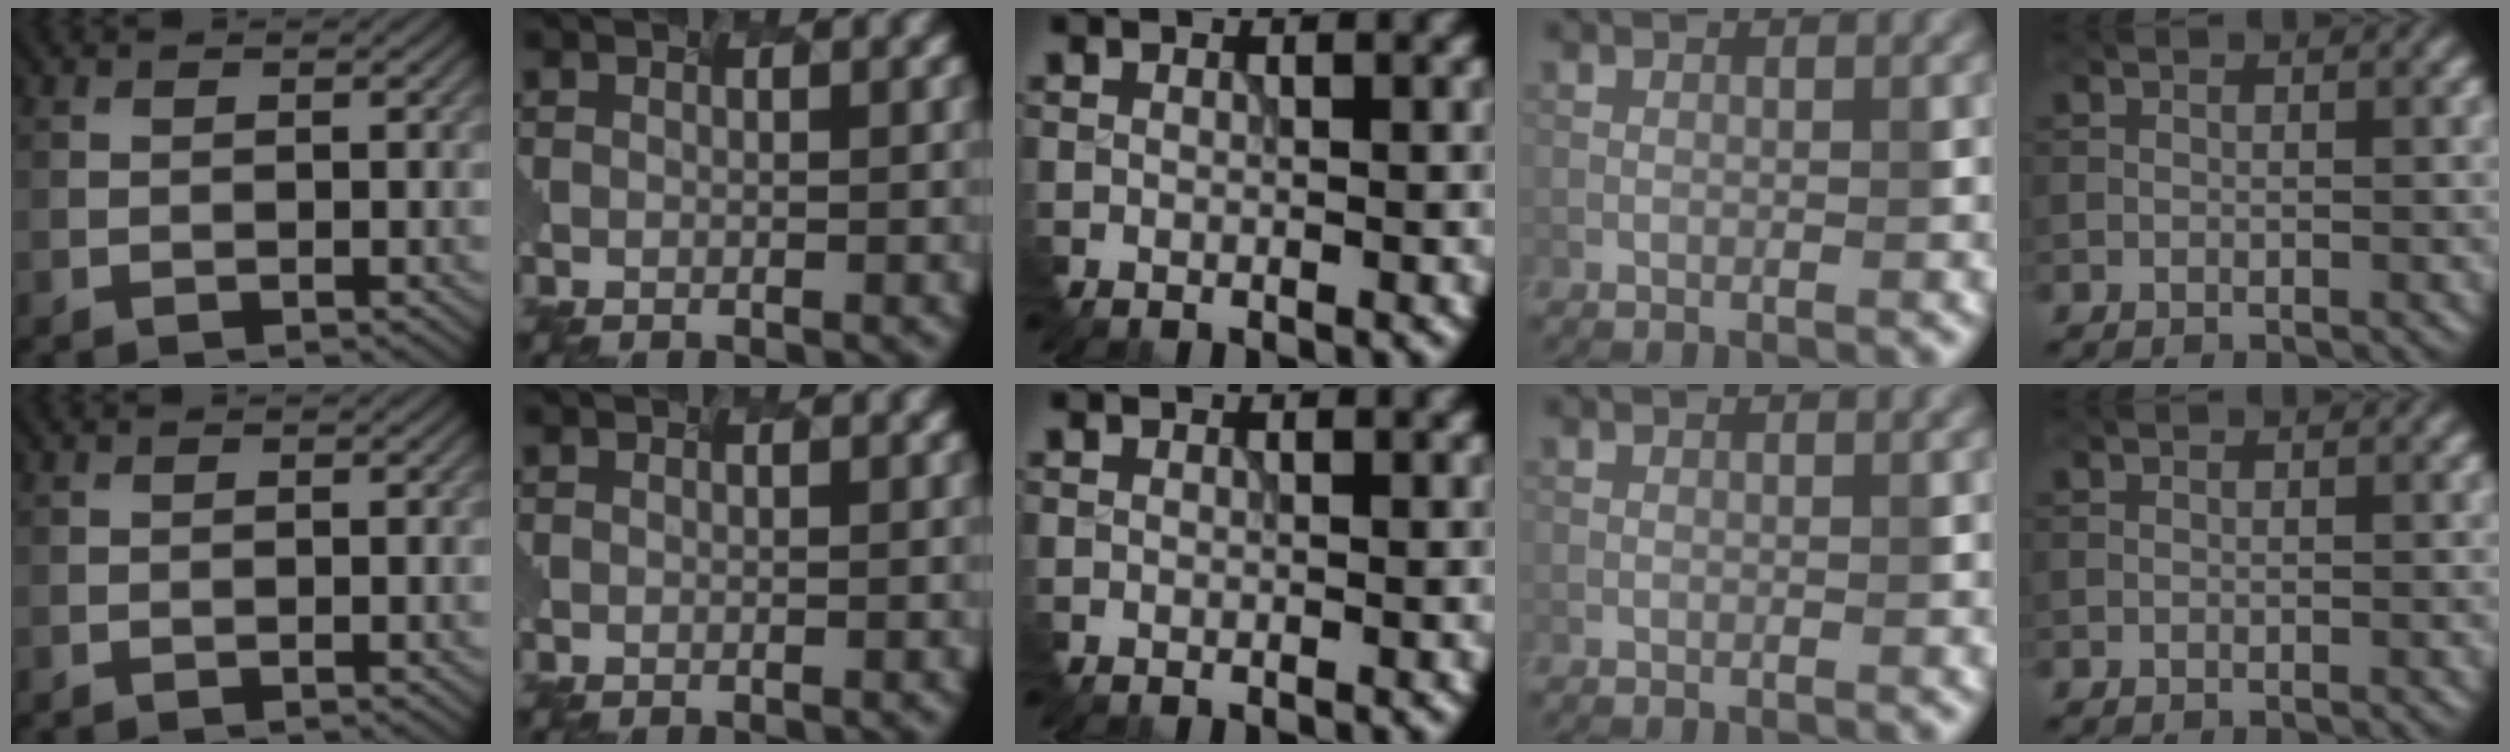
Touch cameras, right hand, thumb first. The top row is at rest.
{}